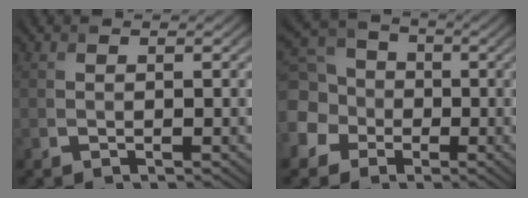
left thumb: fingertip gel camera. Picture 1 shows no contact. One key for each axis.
{"total": 9.5, "fx": -2.2, "fy": 8.4, "fz": 3.8, "tx": -0.128, "ty": -0.014, "tz": -0.073}